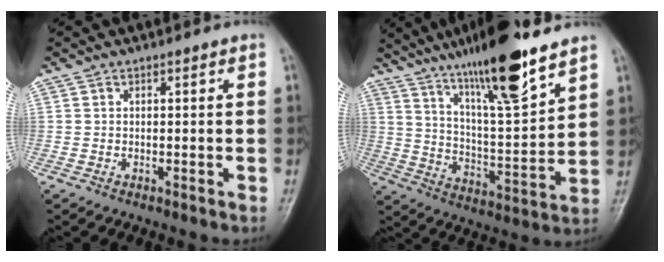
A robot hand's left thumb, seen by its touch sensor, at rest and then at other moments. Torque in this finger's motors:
{"motor_torque": [2.85, 1.18, 1.39, -1.38, 0.37]}